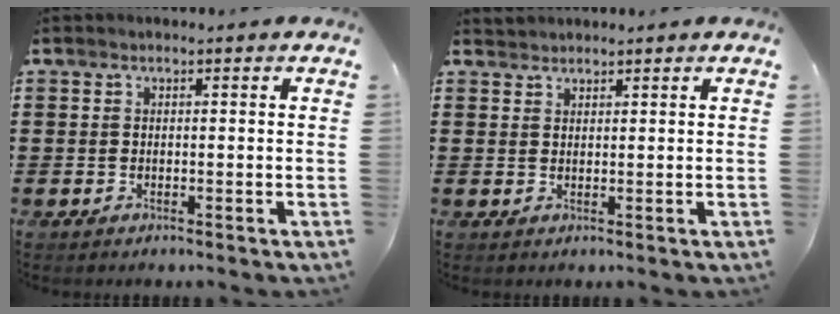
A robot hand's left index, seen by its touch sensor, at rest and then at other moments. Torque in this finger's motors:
{"motor_torque": [0.24, 0.05, 0.02, 0.01]}